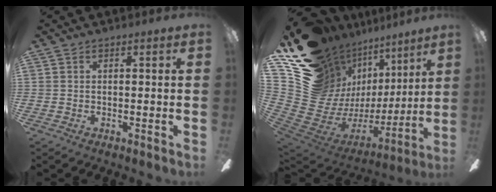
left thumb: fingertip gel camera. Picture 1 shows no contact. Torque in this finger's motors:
{"motor_torque": [2.88, 2.13, 1.39, -1.38, 0.46]}